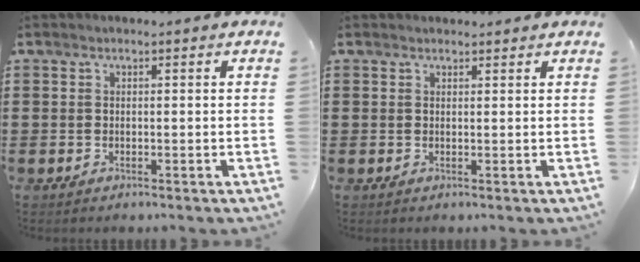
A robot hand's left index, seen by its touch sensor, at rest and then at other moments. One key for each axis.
{"total": 0.8, "fx": 0.7, "fy": 0.3, "fz": -0.1, "tx": 0.000, "ty": 0.001, "tz": 0.015}